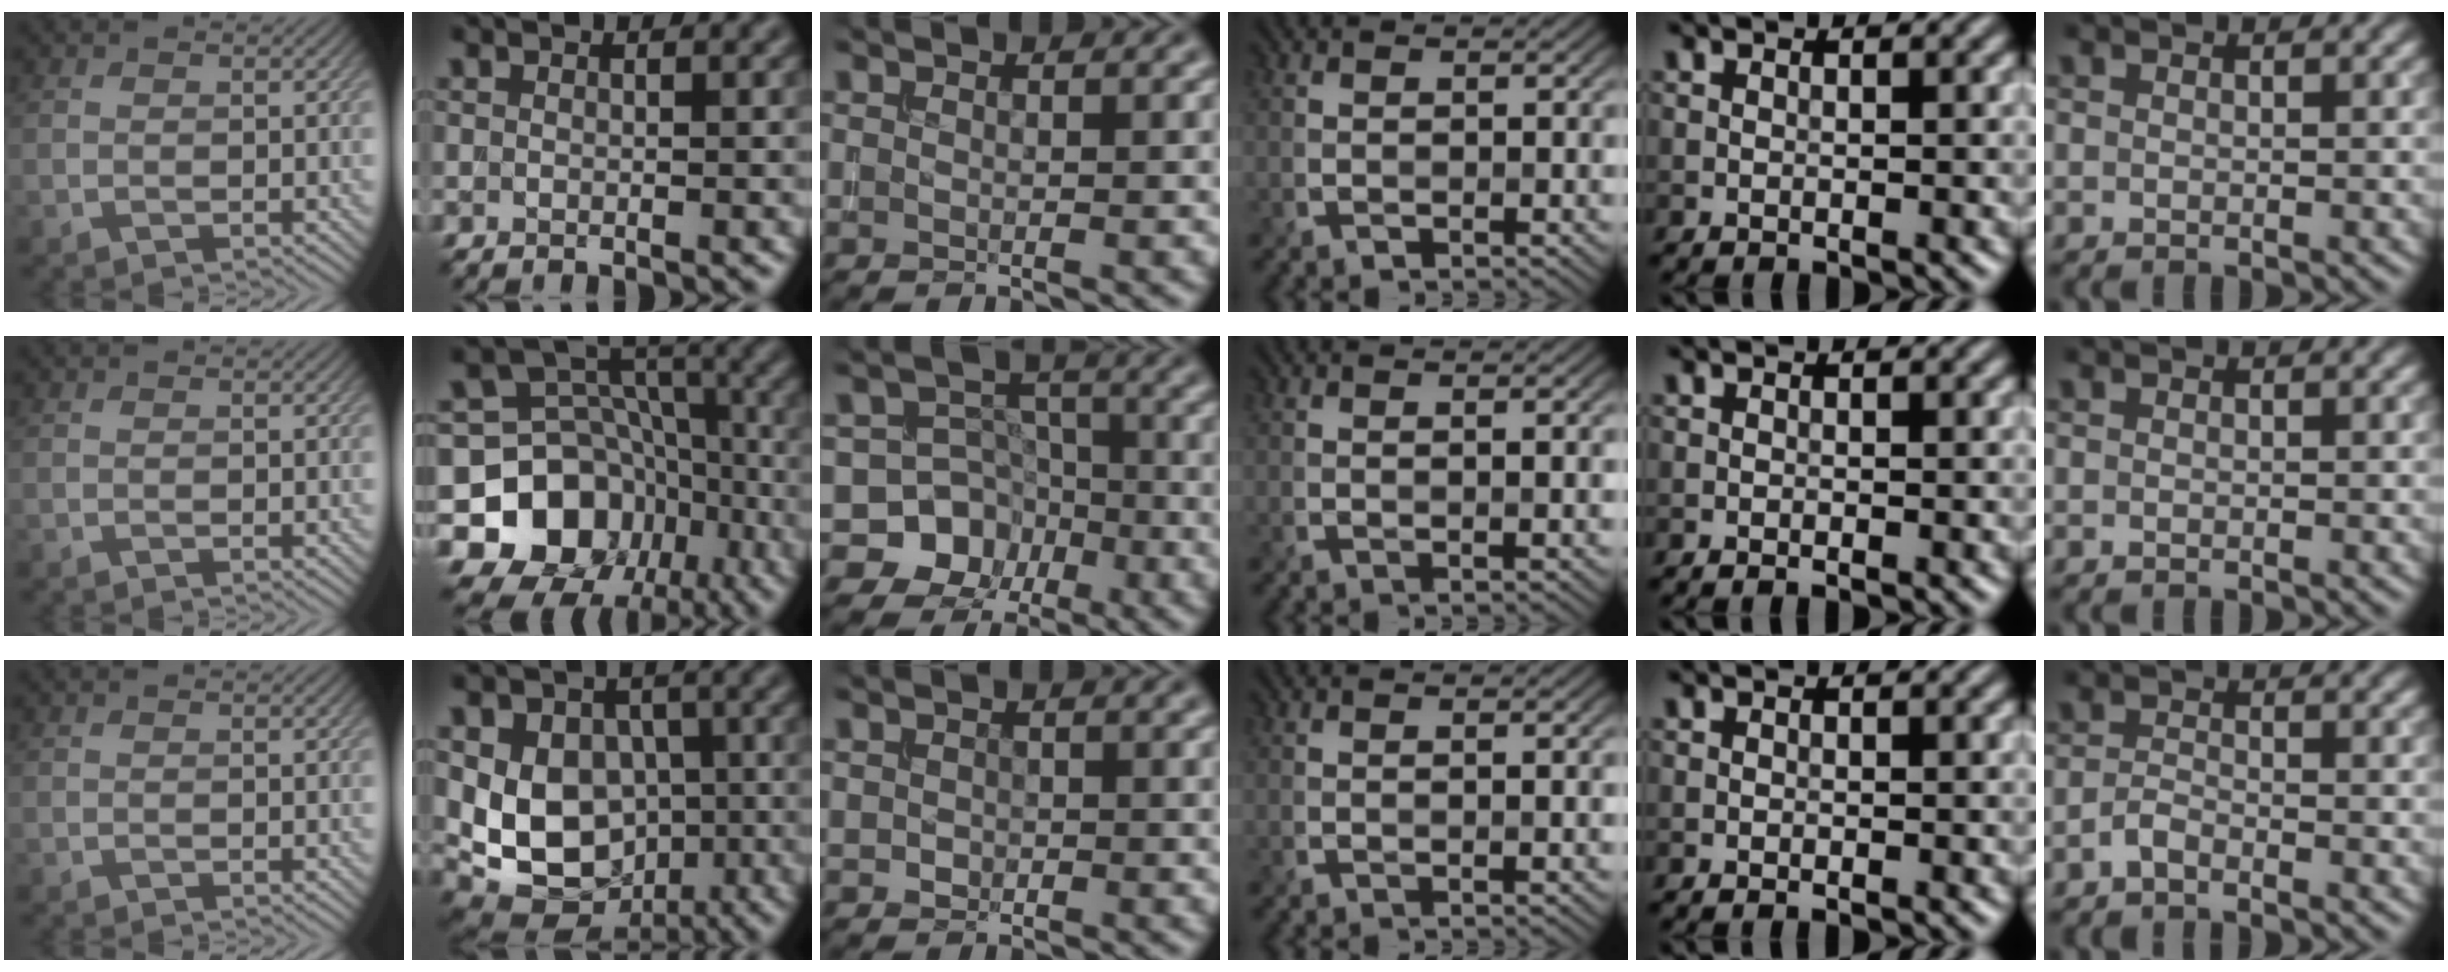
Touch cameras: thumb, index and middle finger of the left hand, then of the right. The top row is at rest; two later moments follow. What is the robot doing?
{"motion": "insert", "object": "drawer"}